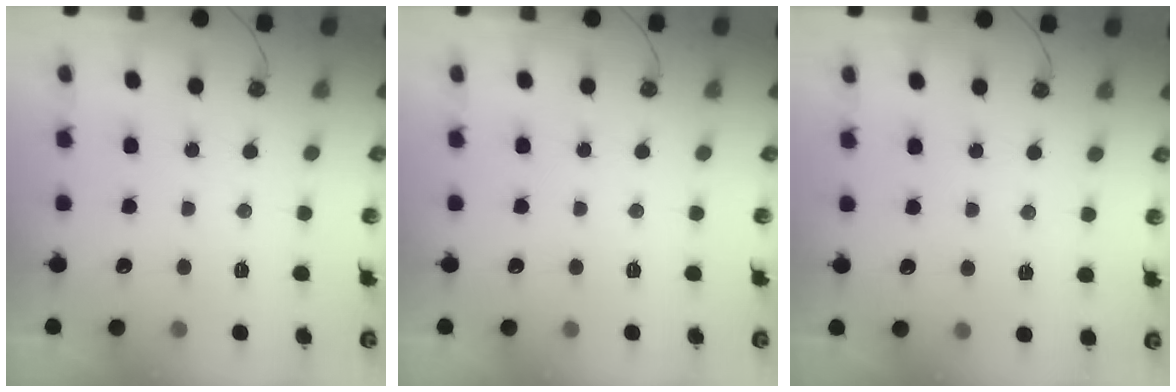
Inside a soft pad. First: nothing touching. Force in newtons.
{"total": 0.0}
{"total": 1.9, "press": 1.7, "slide": 1.0}